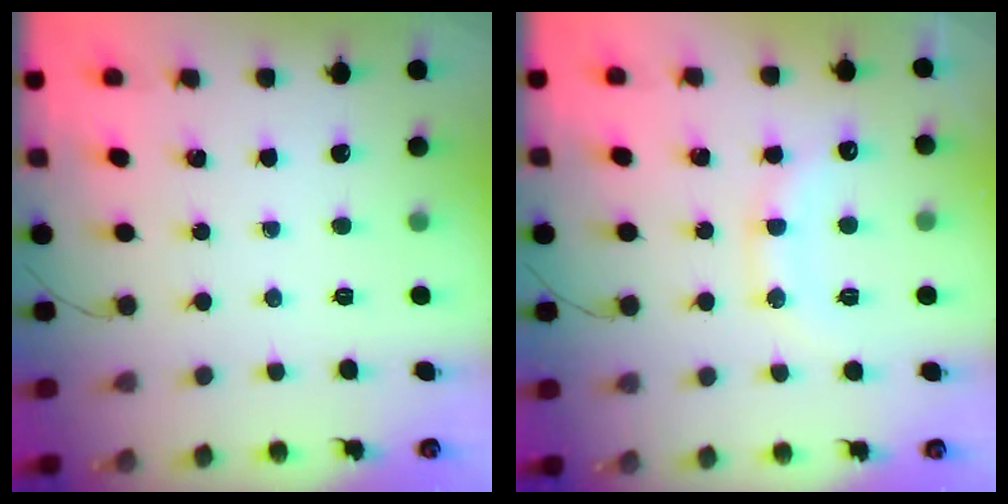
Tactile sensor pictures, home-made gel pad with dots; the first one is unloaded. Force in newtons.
{"total": 11.6, "press": 11.6, "slide": 1.0}